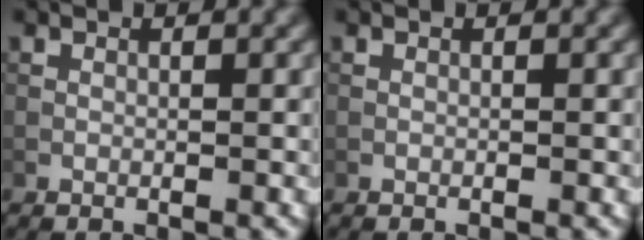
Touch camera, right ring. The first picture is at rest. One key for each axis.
{"total": 0.0}